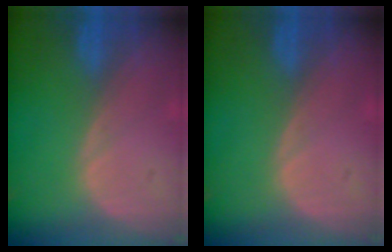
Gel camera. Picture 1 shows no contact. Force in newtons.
{"total": 0.0}